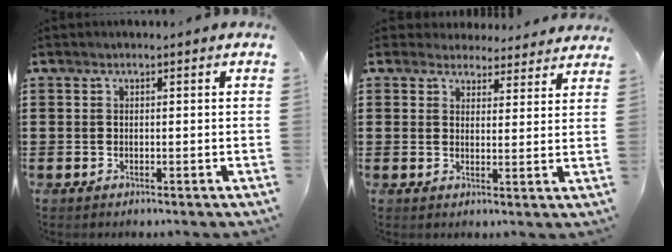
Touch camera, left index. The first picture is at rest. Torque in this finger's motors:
{"motor_torque": [2.14, 0.00, 0.08, -0.05]}